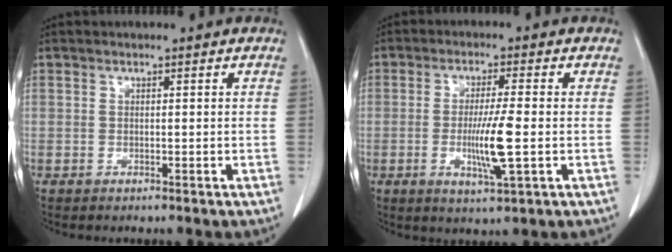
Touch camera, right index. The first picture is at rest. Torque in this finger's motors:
{"motor_torque": [1.81, -0.18, 0.82, 0.15]}